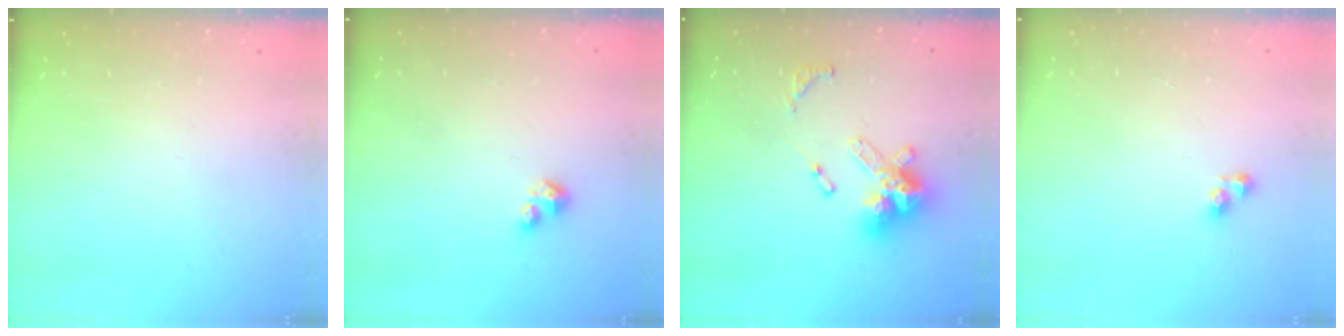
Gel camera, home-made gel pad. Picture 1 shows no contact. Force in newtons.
{"total": 2.9, "press": 2.8, "slide": 0.6}
{"total": 15.2, "press": 15.1, "slide": 1.3}
{"total": 3.5, "press": 3.5, "slide": 0.5}